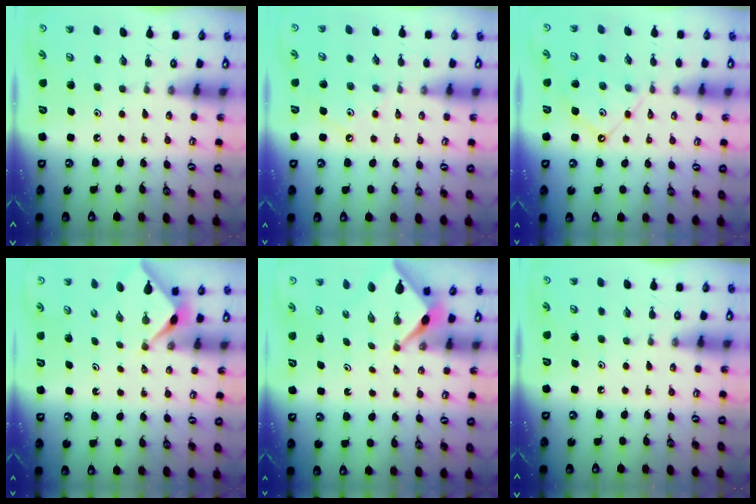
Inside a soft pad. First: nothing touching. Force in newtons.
{"total": 2.8, "press": 2.7, "slide": 0.6}
{"total": 7.8, "press": 7.8, "slide": 0.8}
{"total": 2.3, "press": 2.3, "slide": 0.1}
{"total": 2.6, "press": 2.6, "slide": 0.2}
{"total": 0.0}